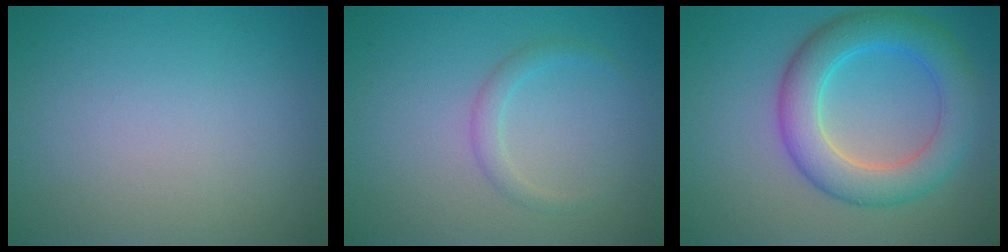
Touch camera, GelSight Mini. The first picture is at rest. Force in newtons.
{"total": 1.4, "press": 1.4, "slide": 0.1}
{"total": 6.4, "press": 6.4, "slide": 0.1}